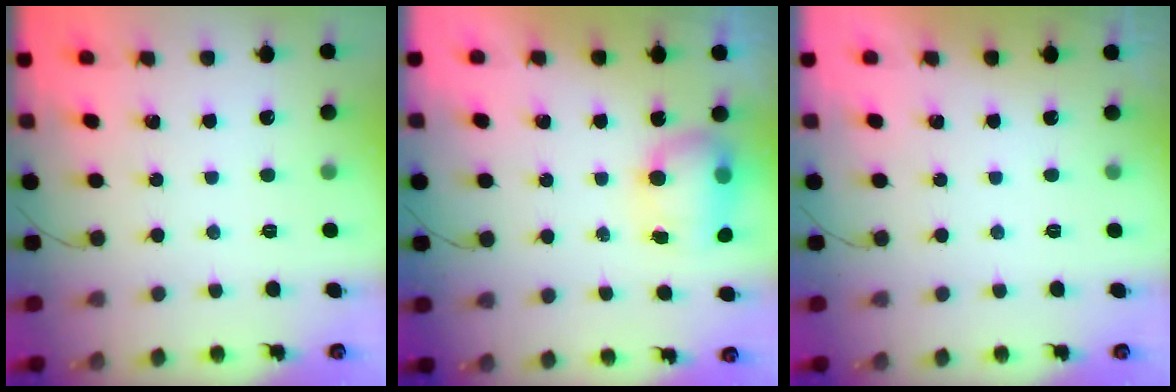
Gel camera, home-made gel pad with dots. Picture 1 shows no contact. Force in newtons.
{"total": 7.9, "press": 7.9, "slide": 1.1}
{"total": 0.0}